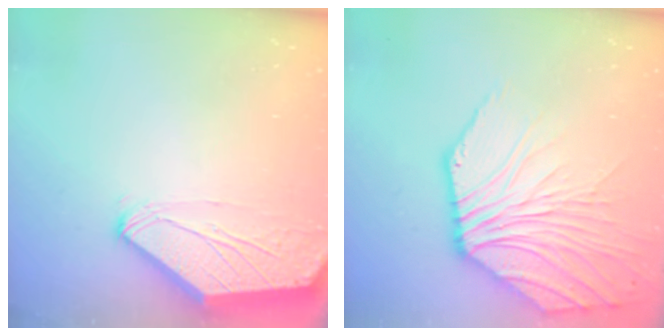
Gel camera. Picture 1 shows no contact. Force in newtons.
{"total": 9.5, "press": 9.3, "slide": 1.7}